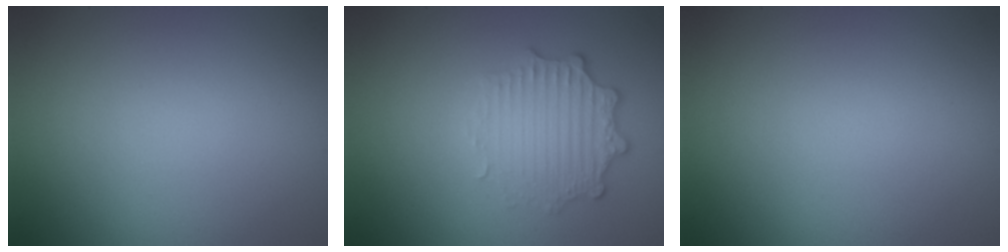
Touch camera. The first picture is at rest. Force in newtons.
{"total": 3.3, "press": 2.7, "slide": 2.0}
{"total": 0.0}